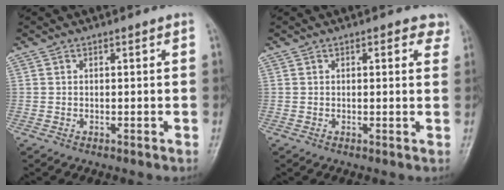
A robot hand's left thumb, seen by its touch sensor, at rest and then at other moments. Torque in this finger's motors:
{"motor_torque": [-0.06, -0.09, -0.16, -0.16, 0.05]}